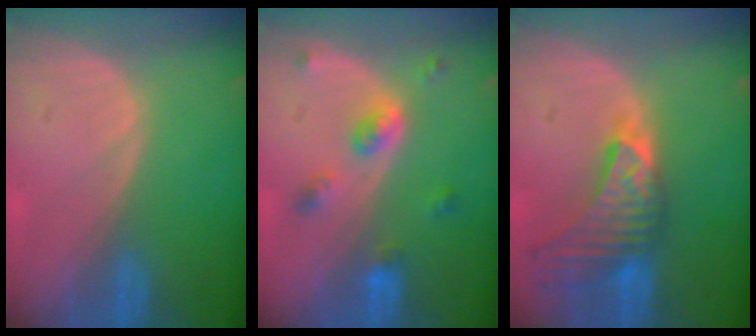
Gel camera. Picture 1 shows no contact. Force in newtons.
{"total": 5.3, "press": 4.7, "slide": 2.5}
{"total": 9.1, "press": 8.3, "slide": 3.8}